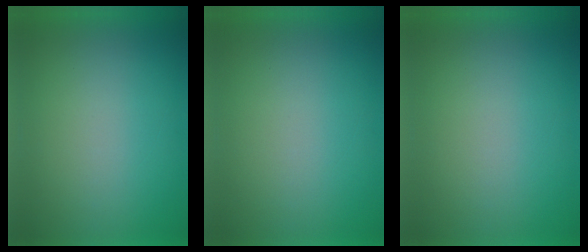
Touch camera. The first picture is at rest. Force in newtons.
{"total": 1.3}
{"total": 1.2}